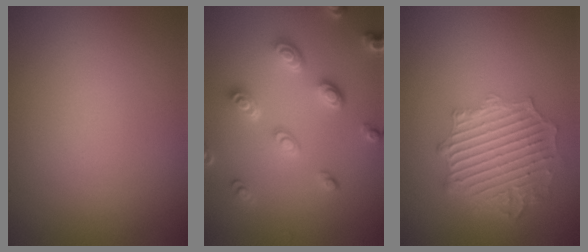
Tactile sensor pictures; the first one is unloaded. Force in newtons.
{"total": 4.2, "press": 3.4, "slide": 2.5}
{"total": 6.2, "press": 4.8, "slide": 3.8}